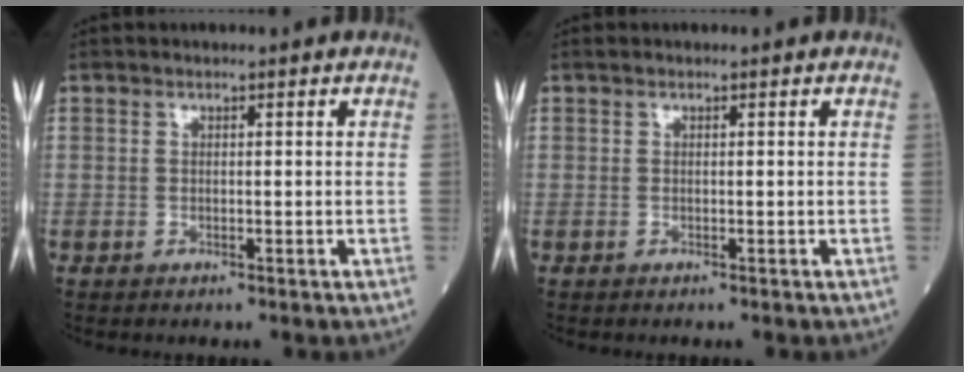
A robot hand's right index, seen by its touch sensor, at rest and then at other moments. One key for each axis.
{"total": 0.0}